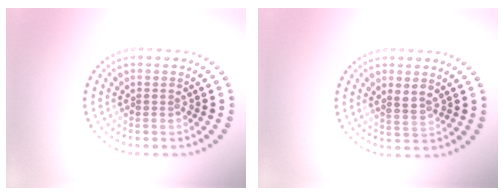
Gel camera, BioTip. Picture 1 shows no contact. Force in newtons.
{"total": 1.7, "press": 1.5, "slide": 0.8}